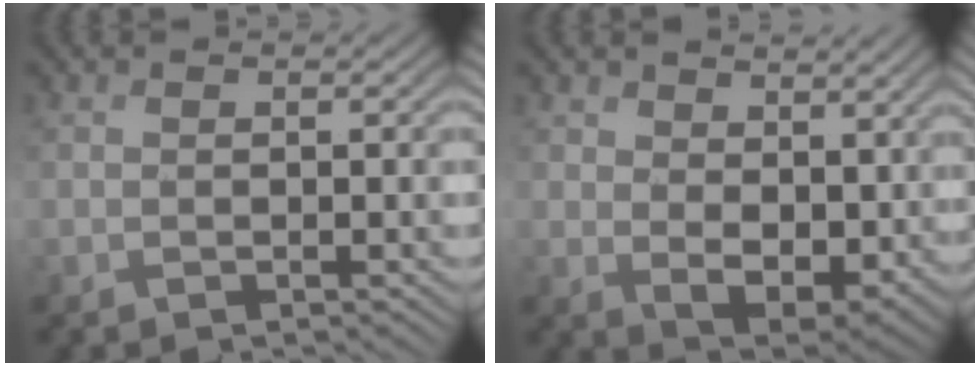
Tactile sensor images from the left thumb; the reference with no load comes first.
{"total": 7.7, "force": [3.4, 4.7, 5.0], "torque": [-0.110, -0.020, 0.072]}